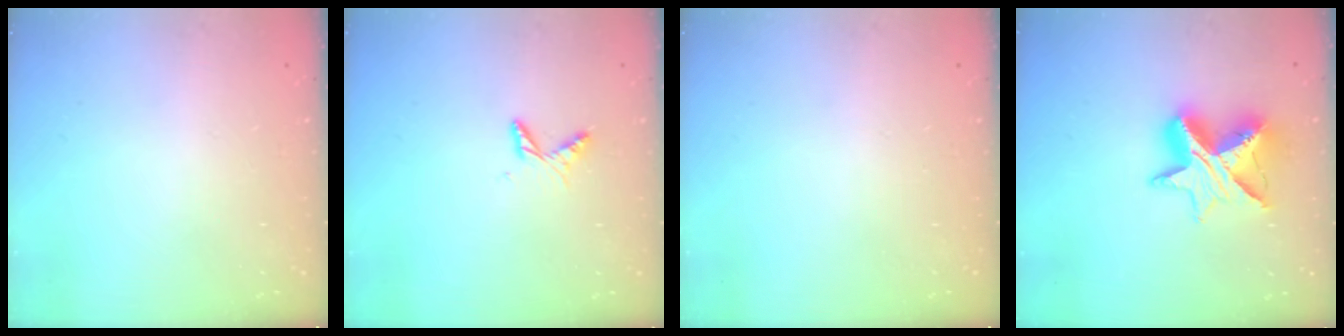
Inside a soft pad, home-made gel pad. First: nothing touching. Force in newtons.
{"total": 5.9, "press": 5.9, "slide": 0.5}
{"total": 0.0}
{"total": 12.6, "press": 12.6, "slide": 1.0}